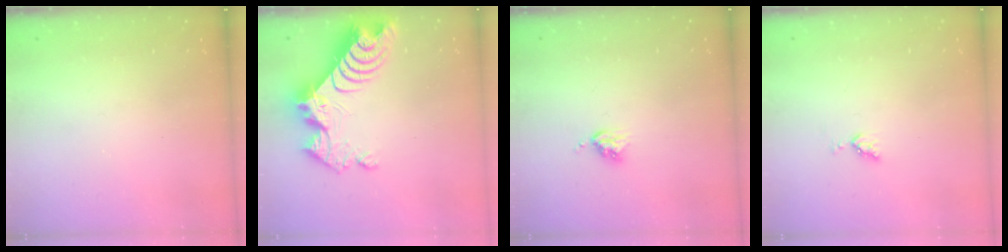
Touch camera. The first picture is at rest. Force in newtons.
{"total": 14.7, "press": 14.6, "slide": 1.2}
{"total": 3.8, "press": 3.8, "slide": 0.5}
{"total": 3.5, "press": 3.4, "slide": 0.9}